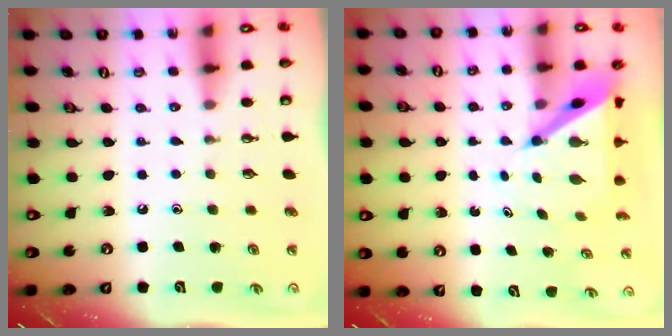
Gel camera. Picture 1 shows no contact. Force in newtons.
{"total": 6.1, "press": 6.1, "slide": 0.5}